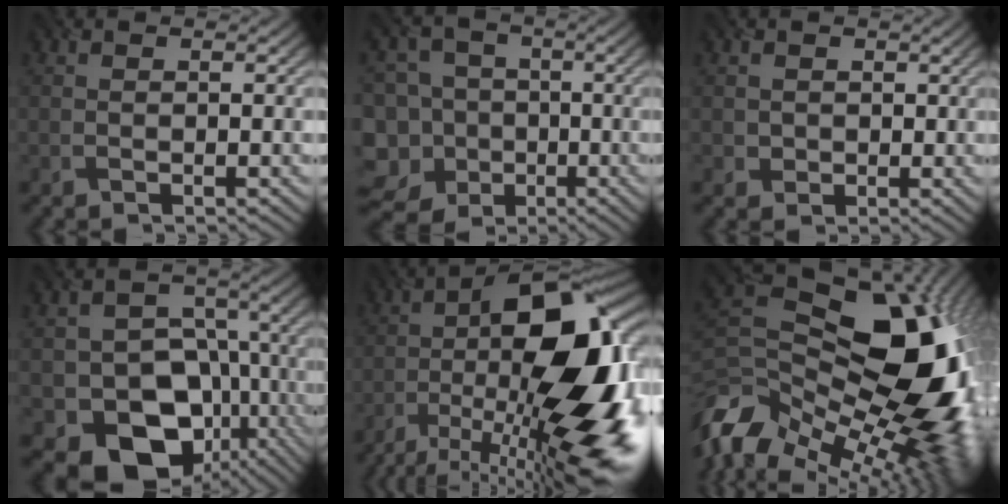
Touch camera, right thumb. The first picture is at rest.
{"total": 12.9, "force": [-4.5, 11.8, 2.7], "torque": [-0.147, -0.015, -0.086]}
{"total": 1.5, "force": [0.1, 1.0, -1.0], "torque": [0.011, -0.009, 0.001]}
{"total": 14.1, "force": [-6.8, 10.6, 6.4], "torque": [-0.099, -0.027, -0.111]}
{"total": 18.6, "force": [-6.5, 7.3, 15.8], "torque": [-0.240, 0.002, -0.117]}
{"total": 18.7, "force": [-3.0, 11.8, 14.2], "torque": [-0.295, -0.024, -0.057]}